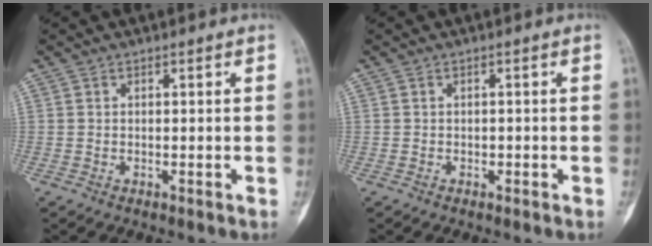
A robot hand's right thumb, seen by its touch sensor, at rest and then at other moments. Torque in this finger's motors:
{"motor_torque": [-0.04, -0.06, -0.36, 0.18, 0.03]}